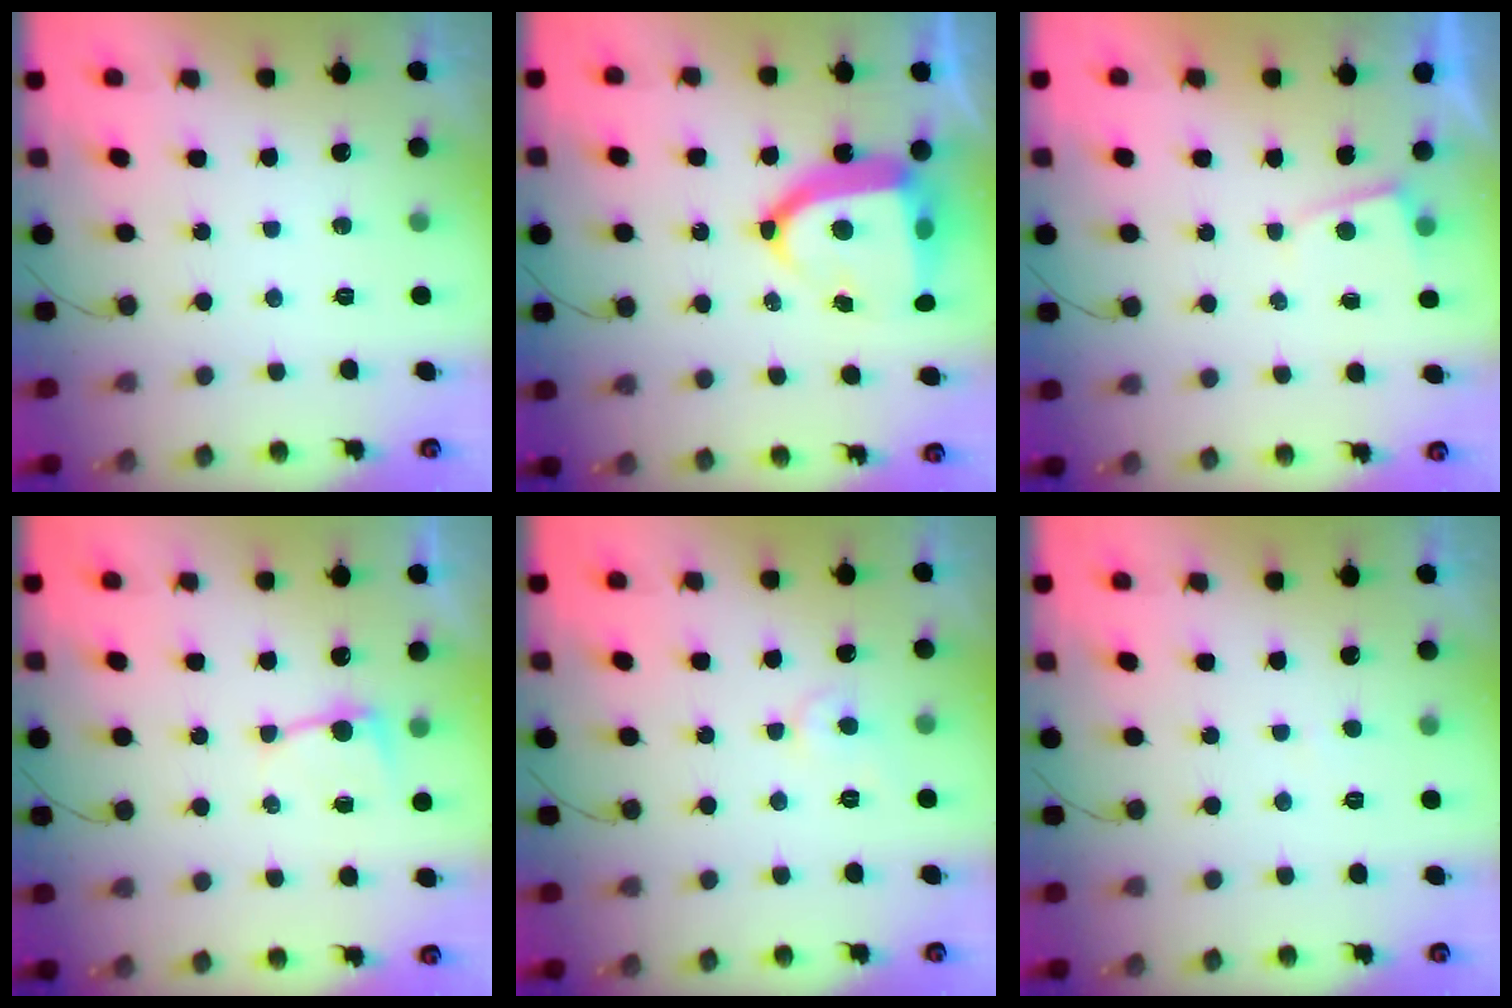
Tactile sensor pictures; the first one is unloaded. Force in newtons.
{"total": 14.9, "press": 14.8, "slide": 1.9}
{"total": 1.6, "press": 1.5, "slide": 0.2}
{"total": 3.7, "press": 3.7, "slide": 0.5}
{"total": 4.8, "press": 4.8, "slide": 0.4}
{"total": 1.3, "press": 1.3, "slide": 0.1}